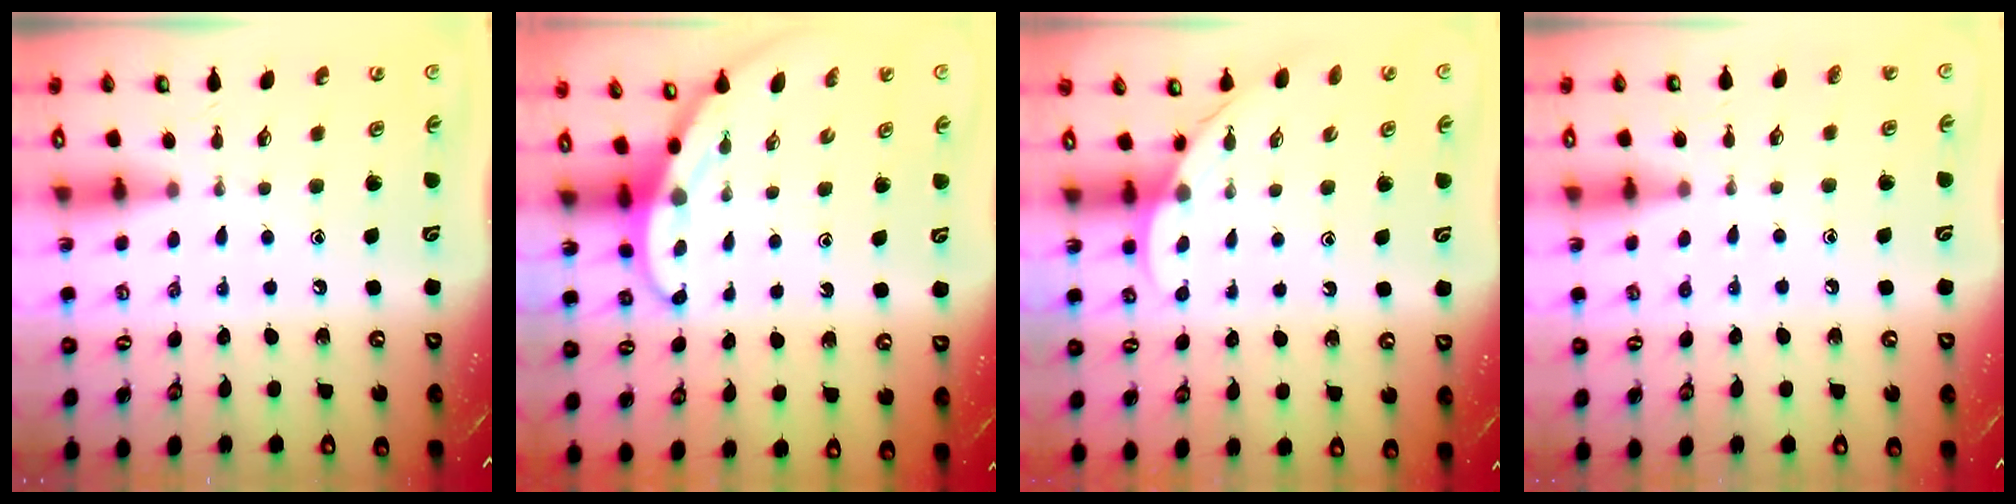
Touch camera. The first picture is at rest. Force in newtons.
{"total": 3.1, "press": 3.1, "slide": 0.1}
{"total": 3.5, "press": 3.5, "slide": 0.4}
{"total": 3.5, "press": 3.5, "slide": 0.4}